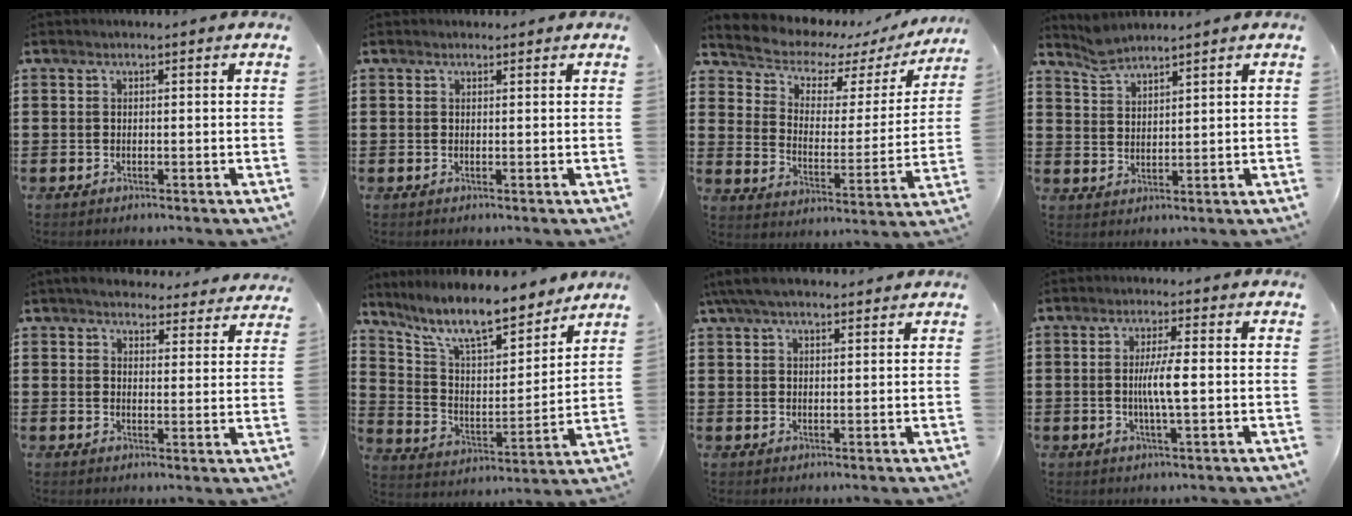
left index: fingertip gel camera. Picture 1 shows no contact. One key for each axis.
{"total": 0.6, "fx": 0.5, "fy": 0.3, "fz": 0.1, "tx": -0.003, "ty": 0.001, "tz": 0.010}
{"total": 5.5, "fx": 5.0, "fy": 2.1, "fz": 1.2, "tx": -0.057, "ty": -0.038, "tz": 0.081}
{"total": 3.5, "fx": 3.4, "fy": 0.5, "fz": 0.7, "tx": -0.024, "ty": -0.007, "tz": 0.066}
{"total": 4.2, "fx": 4.1, "fy": 0.7, "fz": 0.8, "tx": -0.032, "ty": -0.017, "tz": 0.072}
{"total": 11.2, "fx": 9.4, "fy": 2.1, "fz": 5.7, "tx": -0.139, "ty": -0.052, "tz": 0.162}
{"total": 5.1, "fx": 4.0, "fy": 1.3, "fz": 2.7, "tx": -0.063, "ty": 0.000, "tz": 0.076}
{"total": 4.8, "fx": -0.2, "fy": 0.4, "fz": 4.7, "tx": -0.085, "ty": -0.003, "tz": -0.006}